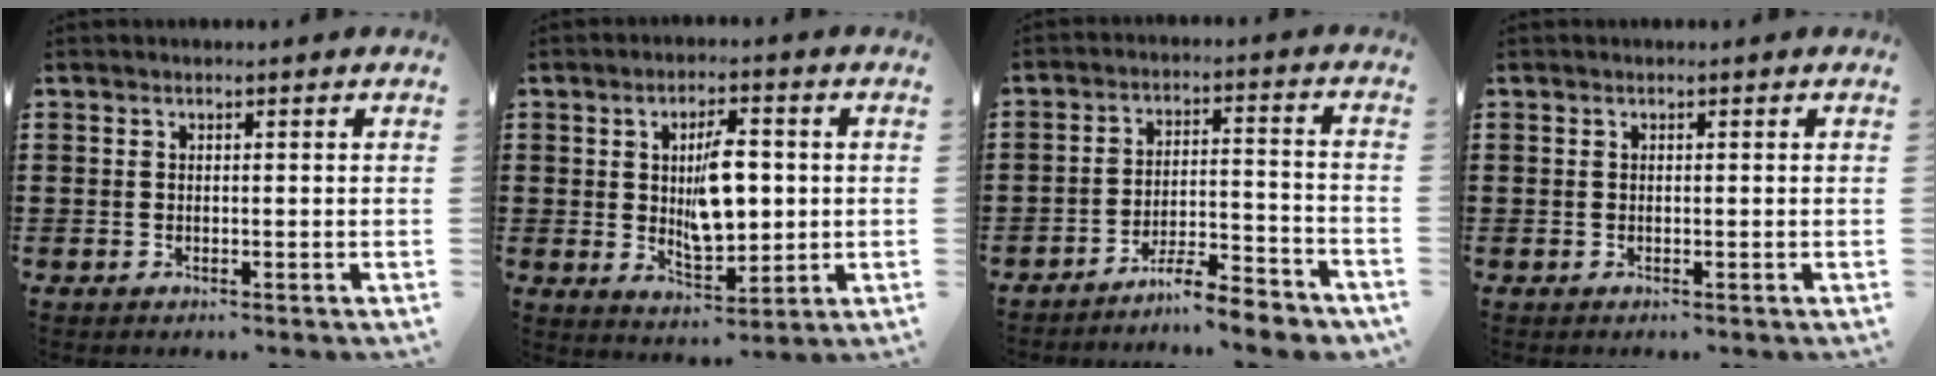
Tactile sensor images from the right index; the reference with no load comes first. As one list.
[{"total": 8.1, "force": [0.7, 3.8, 7.0], "torque": [-0.119, 0.001, 0.005]}, {"total": 6.4, "force": [-6.0, 0.3, 2.2], "torque": [-0.034, 0.006, -0.115]}, {"total": 0.0}]